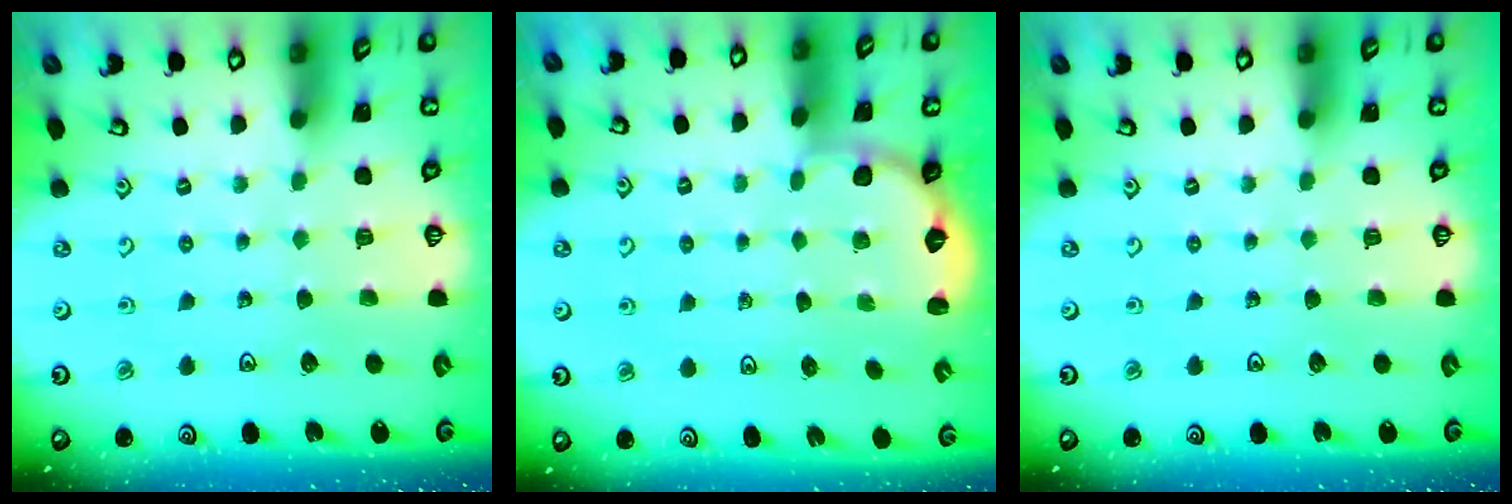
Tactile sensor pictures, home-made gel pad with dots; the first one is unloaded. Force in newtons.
{"total": 2.9, "press": 2.6, "slide": 1.2}
{"total": 0.0}